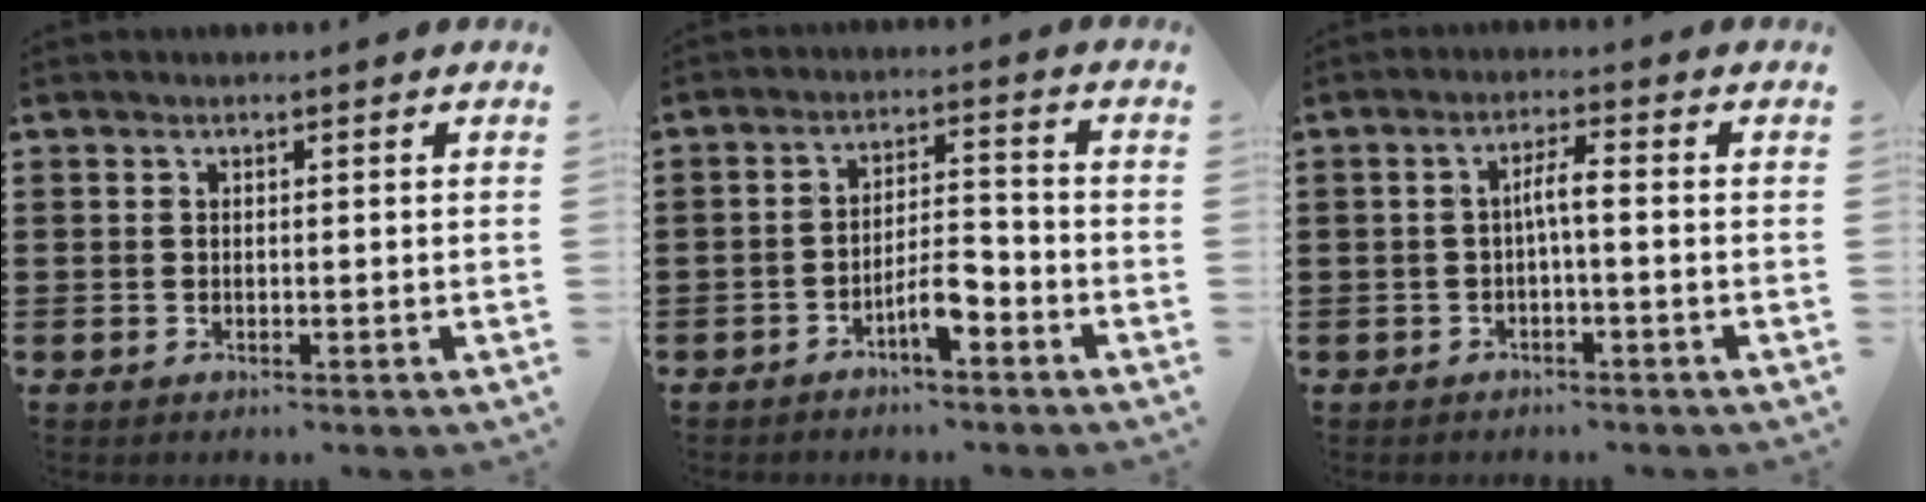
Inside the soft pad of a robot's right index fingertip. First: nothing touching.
{"total": 5.4, "force": [-3.2, 1.4, 4.1], "torque": [-0.081, 0.006, -0.063]}
{"total": 2.9, "force": [-0.6, 0.2, 2.8], "torque": [-0.054, 0.003, -0.014]}